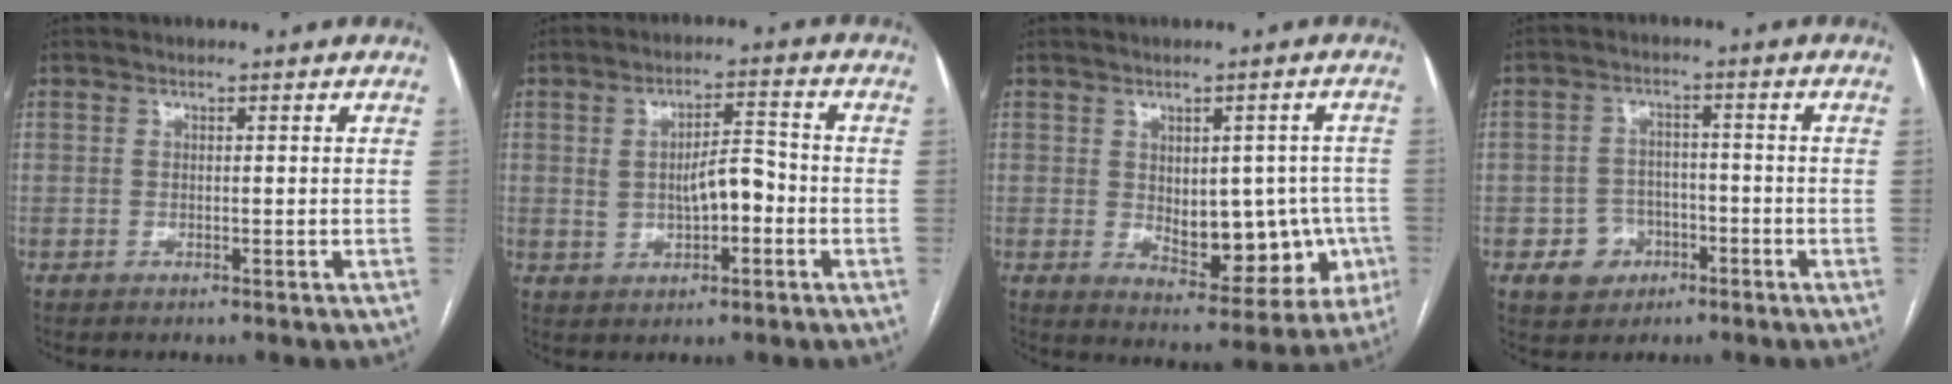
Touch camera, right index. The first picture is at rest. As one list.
[{"total": 6.5, "force": [-0.5, 2.8, 5.9], "torque": [-0.101, 0.016, -0.001]}, {"total": 11.7, "force": [-1.2, 6.3, 9.8], "torque": [-0.116, 0.014, 0.008]}, {"total": 5.4, "force": [-2.3, 4.7, 1.3], "torque": [-0.019, 0.014, -0.029]}]